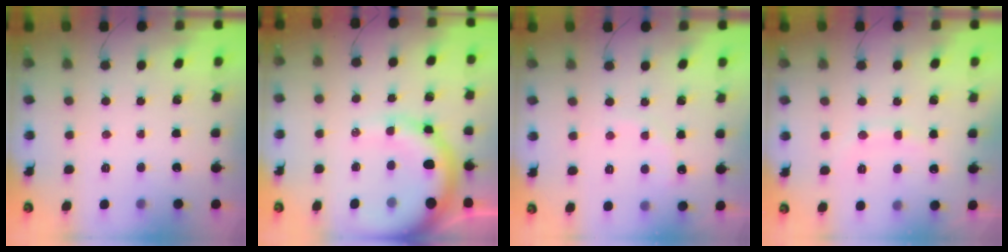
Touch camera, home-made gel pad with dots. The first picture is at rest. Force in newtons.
{"total": 14.6, "press": 14.3, "slide": 2.8}
{"total": 6.6, "press": 6.5, "slide": 1.3}
{"total": 8.9, "press": 8.9, "slide": 0.9}